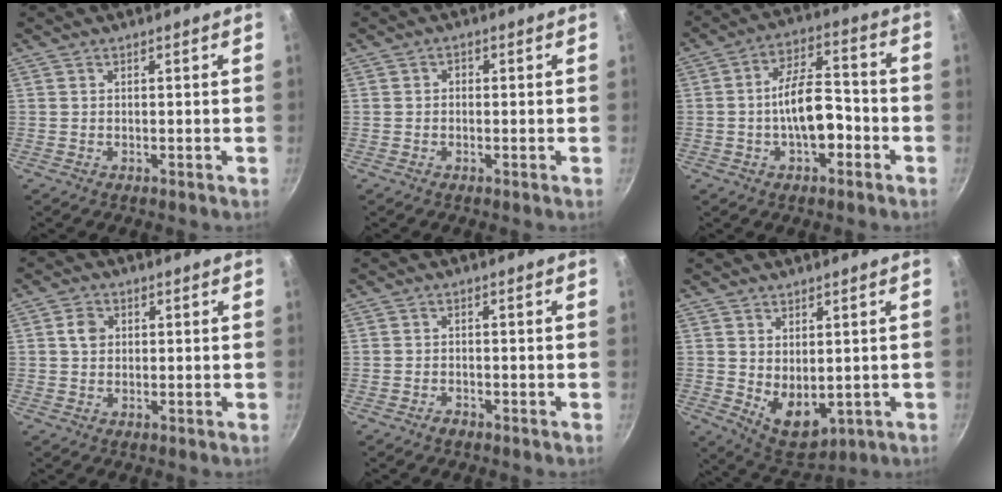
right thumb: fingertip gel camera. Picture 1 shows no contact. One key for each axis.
{"total": 1.2, "fx": -0.2, "fy": 1.0, "fz": 0.6, "tx": -0.006, "ty": 0.004, "tz": -0.006}
{"total": 11.1, "fx": -3.0, "fy": 5.7, "fz": 9.1, "tx": -0.128, "ty": 0.044, "tz": -0.052}
{"total": 3.2, "fx": 0.6, "fy": 2.6, "fz": 1.7, "tx": -0.018, "ty": 0.004, "tz": 0.007}
{"total": 1.5, "fx": -1.2, "fy": 0.7, "fz": 0.5, "tx": -0.009, "ty": 0.015, "tz": -0.020}
{"total": 8.1, "fx": 0.4, "fy": 5.2, "fz": 6.2, "tx": -0.071, "ty": -0.021, "tz": 0.029}